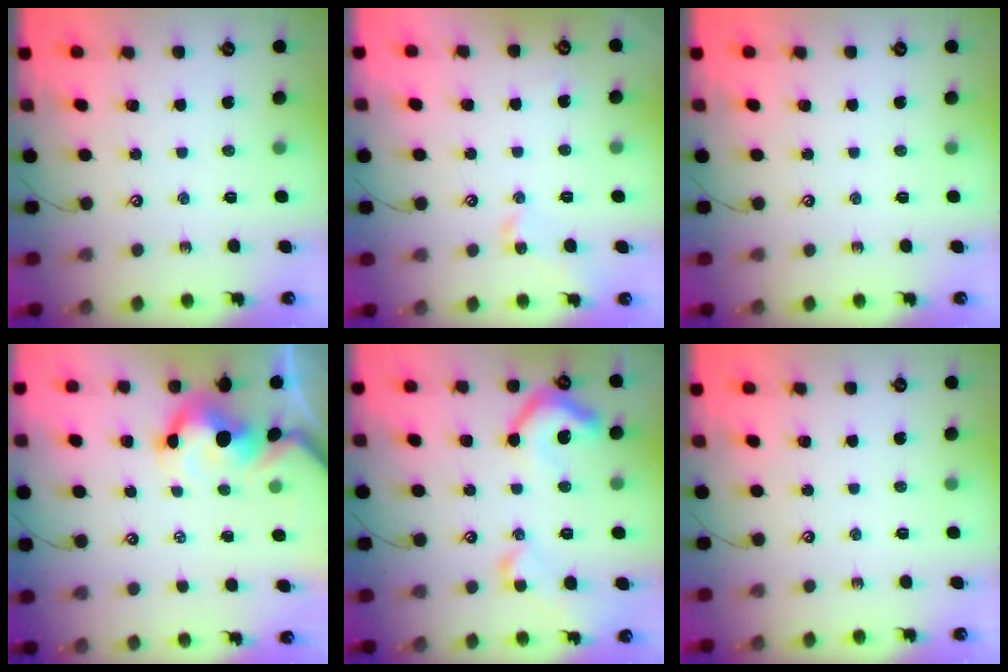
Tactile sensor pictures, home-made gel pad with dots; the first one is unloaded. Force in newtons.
{"total": 2.5, "press": 2.4, "slide": 0.7}
{"total": 0.0}
{"total": 5.6, "press": 5.4, "slide": 1.7}
{"total": 11.6, "press": 11.5, "slide": 1.6}
{"total": 0.0}